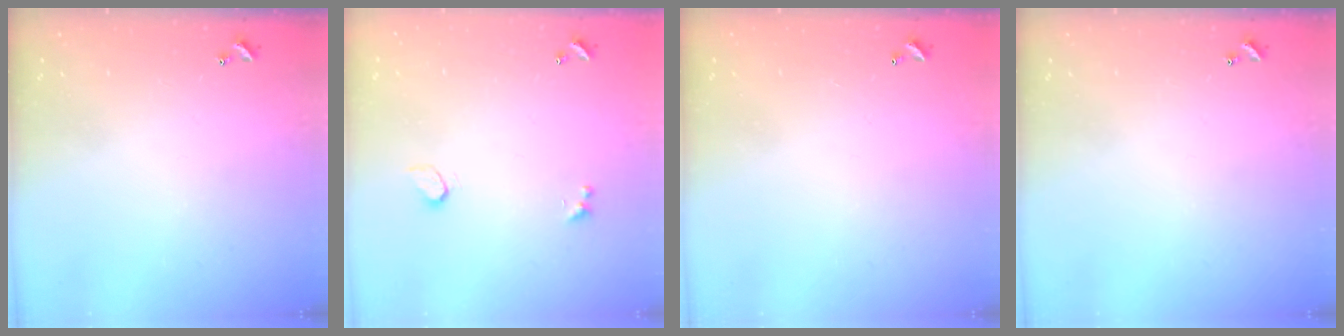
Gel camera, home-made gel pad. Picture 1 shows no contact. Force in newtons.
{"total": 0.9, "press": 0.8, "slide": 0.4}
{"total": 2.8, "press": 2.8, "slide": 0.1}
{"total": 0.0}